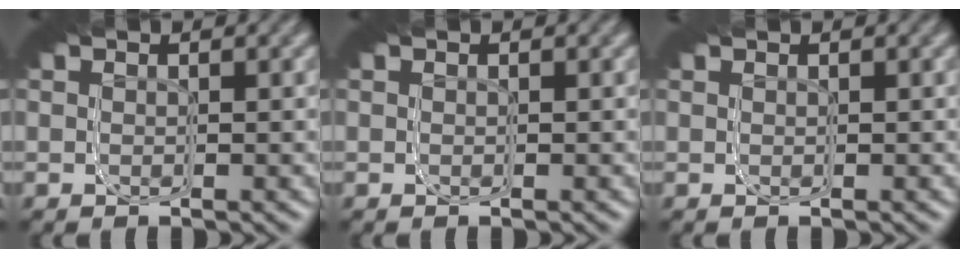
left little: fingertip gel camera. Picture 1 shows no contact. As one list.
[{"total": 0.0}, {"total": 0.0}]